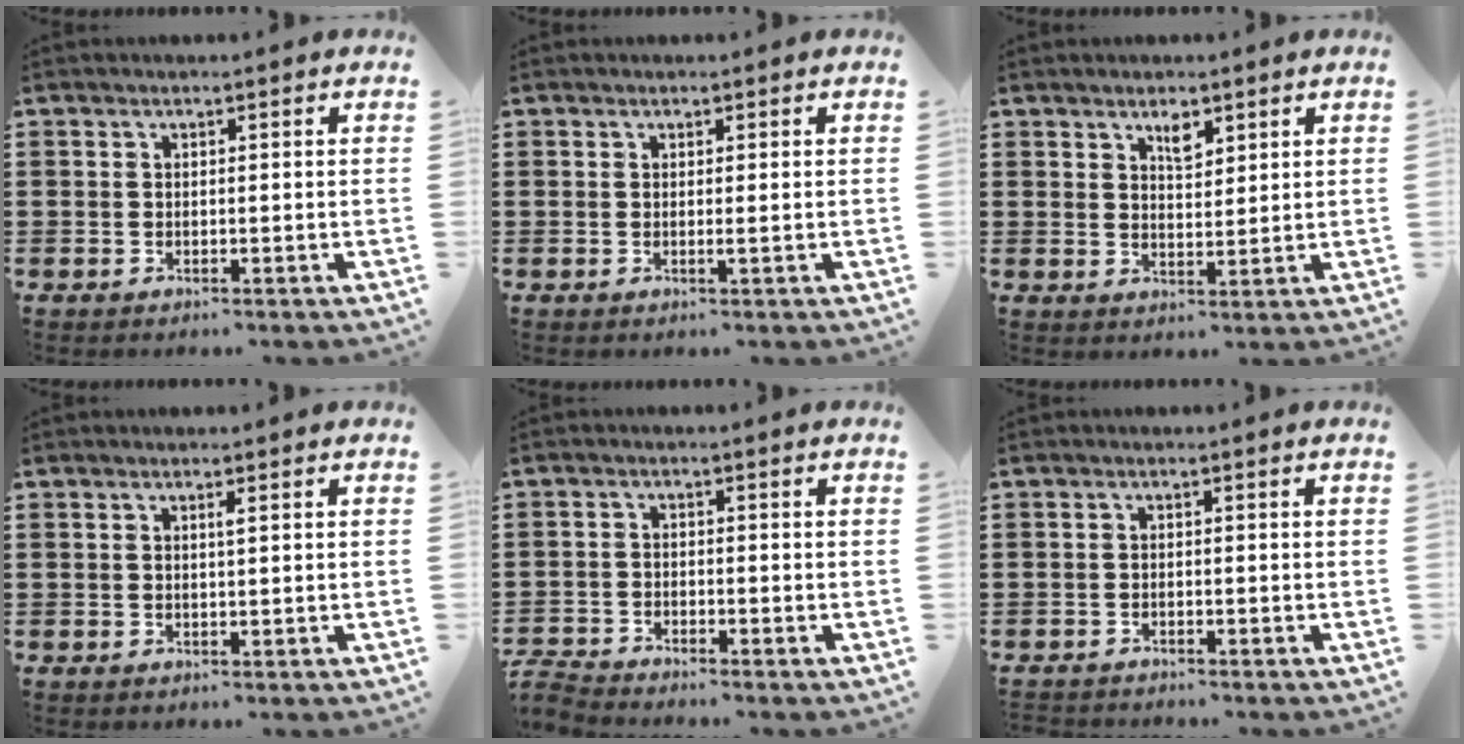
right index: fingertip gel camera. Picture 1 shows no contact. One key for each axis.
{"total": 0.8, "fx": 0.0, "fy": -0.1, "fz": 0.8, "tx": -0.014, "ty": -0.005, "tz": 0.000}
{"total": 2.9, "fx": 2.0, "fy": 1.2, "fz": 1.7, "tx": -0.022, "ty": -0.004, "tz": 0.033}
{"total": 0.7, "fx": 0.3, "fy": -0.1, "fz": 0.7, "tx": -0.012, "ty": -0.002, "tz": 0.006}
{"total": 2.7, "fx": -2.7, "fy": 0.0, "fz": 0.0, "tx": -0.013, "ty": -0.003, "tz": -0.059}
{"total": 1.1, "fx": -1.1, "fy": 0.1, "fz": -0.1, "tx": -0.002, "ty": 0.003, "tz": -0.024}